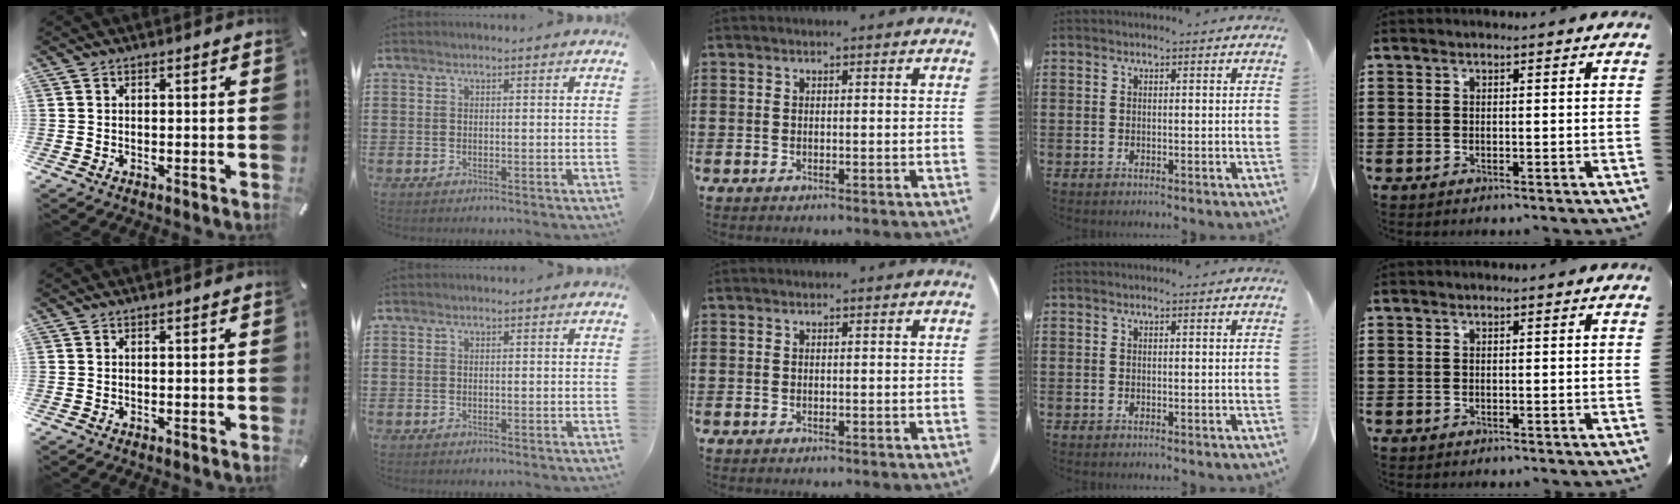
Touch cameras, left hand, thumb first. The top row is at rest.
{}